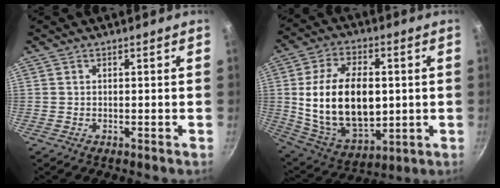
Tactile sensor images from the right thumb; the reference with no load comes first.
{"total": 21.4, "force": [0.8, 13.1, 16.8], "torque": [-0.288, -0.007, 0.030]}